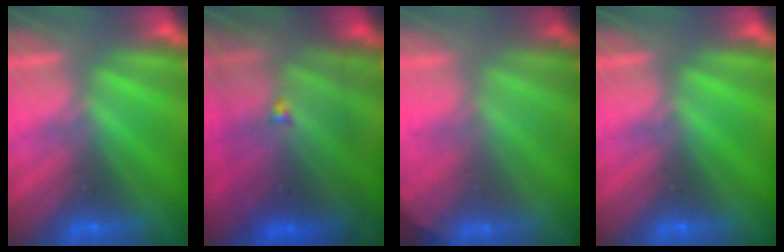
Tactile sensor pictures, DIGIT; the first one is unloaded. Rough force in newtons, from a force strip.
{"total": 8.9}
{"total": 1.9}
{"total": 0.0}